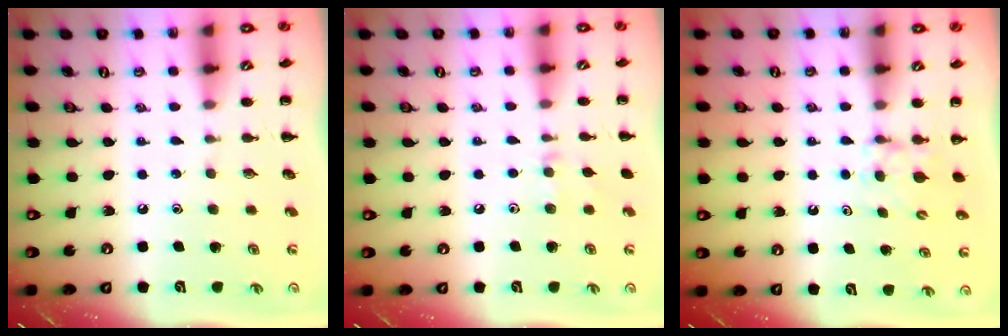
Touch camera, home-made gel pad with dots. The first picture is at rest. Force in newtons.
{"total": 6.2, "press": 6.0, "slide": 1.8}
{"total": 4.2, "press": 4.0, "slide": 1.5}